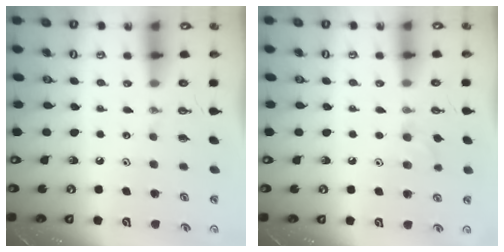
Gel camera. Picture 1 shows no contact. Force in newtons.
{"total": 5.3, "press": 5.1, "slide": 1.4}